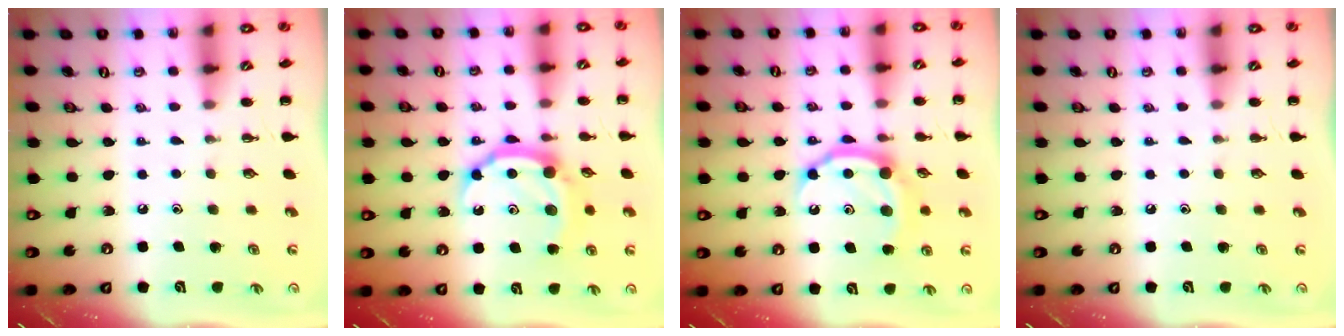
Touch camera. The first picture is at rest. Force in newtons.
{"total": 11.3, "press": 11.3, "slide": 0.7}
{"total": 10.5, "press": 10.5, "slide": 0.6}
{"total": 0.0}